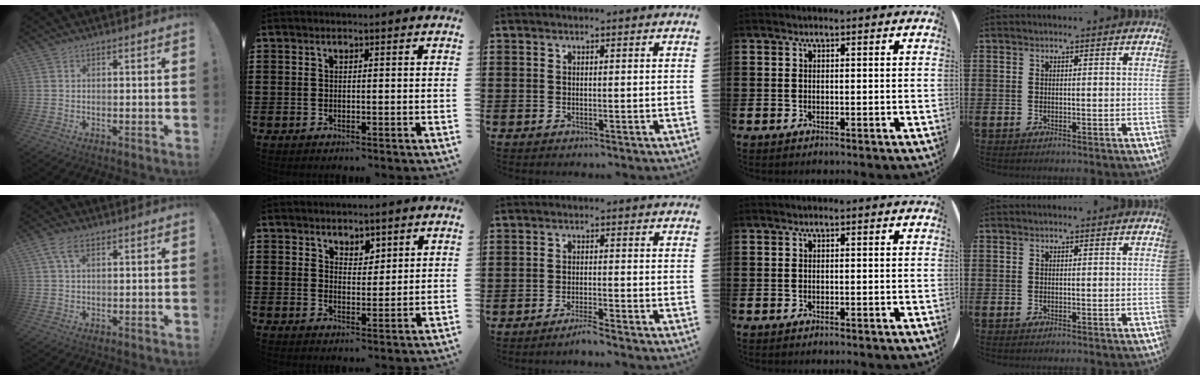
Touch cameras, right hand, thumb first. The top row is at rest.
{"thumb": {"total": 4.7, "force": [2.0, 2.4, 3.5], "torque": [-0.066, 0.002, 0.038]}, "index": {"total": 3.2, "force": [2.7, 1.6, 0.2], "torque": [-0.014, 0.005, 0.052]}, "middle": {"total": 2.1, "force": [-1.8, -0.2, 1.1], "torque": [-0.018, 0.001, -0.033]}}